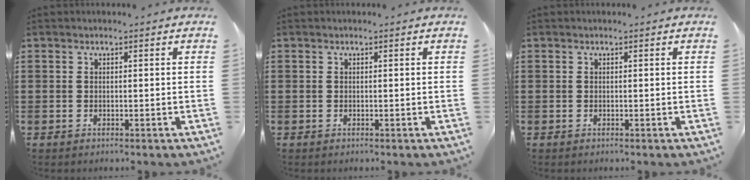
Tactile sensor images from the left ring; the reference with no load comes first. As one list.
[{"total": 0.0}, {"total": 0.0}]